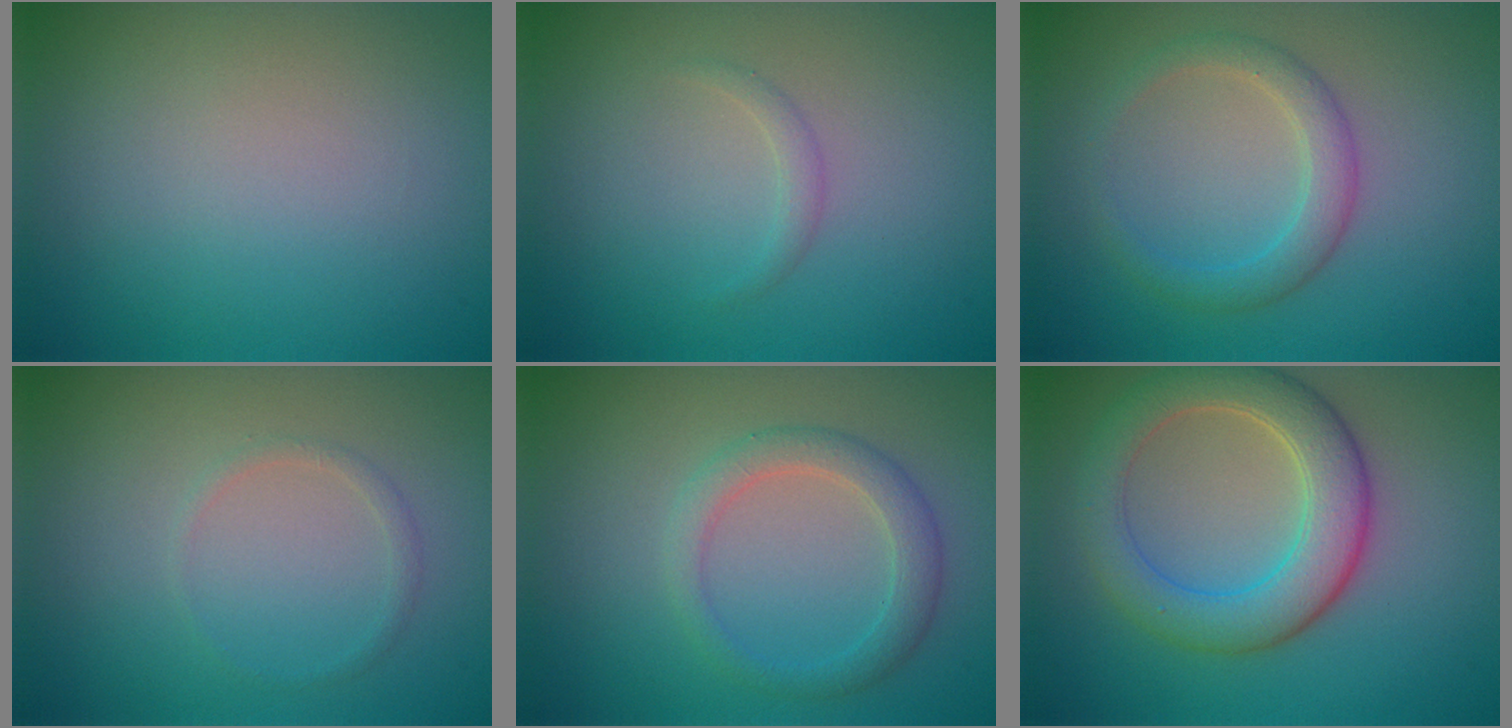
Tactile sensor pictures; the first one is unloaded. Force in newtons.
{"total": 0.8, "press": 0.8, "slide": 0.0}
{"total": 2.5, "press": 2.5, "slide": 0.1}
{"total": 0.8, "press": 0.8, "slide": 0.1}
{"total": 2.6, "press": 2.6, "slide": 0.2}
{"total": 5.8, "press": 5.8, "slide": 0.5}